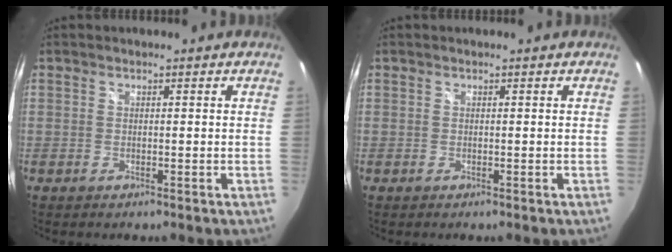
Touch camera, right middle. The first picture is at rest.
{"total": 0.0}